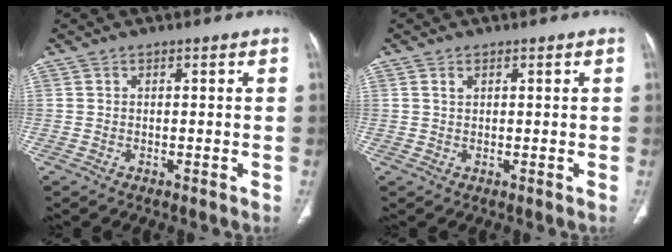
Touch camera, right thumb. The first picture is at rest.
{"total": 1.1, "force": [0.5, 0.7, 0.6], "torque": [-0.012, 0.001, 0.011]}